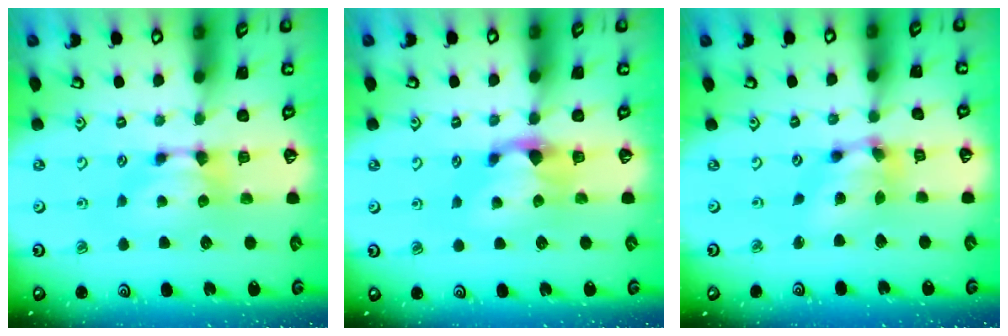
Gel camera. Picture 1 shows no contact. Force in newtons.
{"total": 1.1, "press": 0.2, "slide": 1.1}
{"total": 5.7, "press": 5.4, "slide": 1.8}